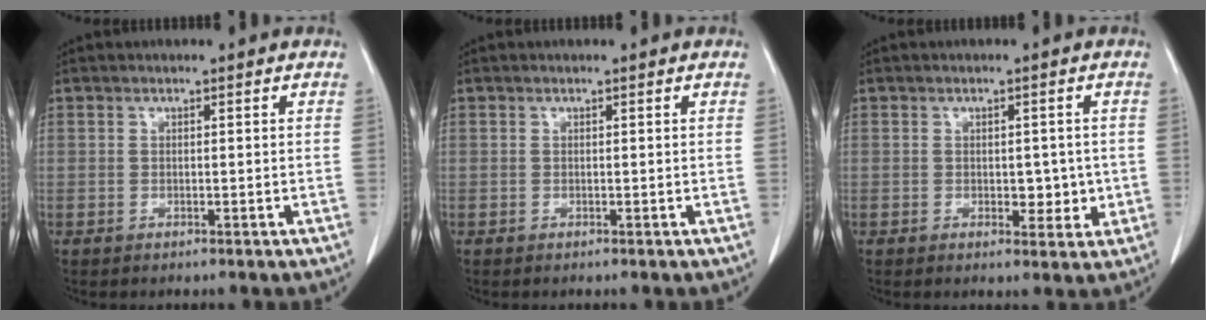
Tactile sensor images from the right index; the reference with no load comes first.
{"total": 0.0}
{"total": 3.9, "force": [-0.4, 2.2, 3.1], "torque": [-0.031, -0.001, 0.001]}